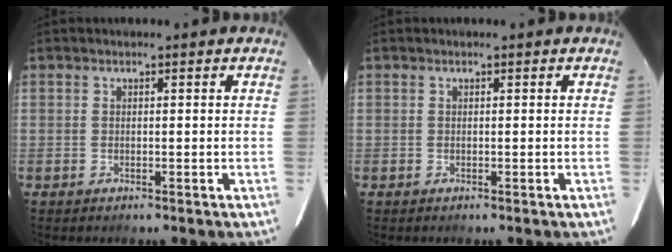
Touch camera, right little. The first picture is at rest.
{"total": 0.0}